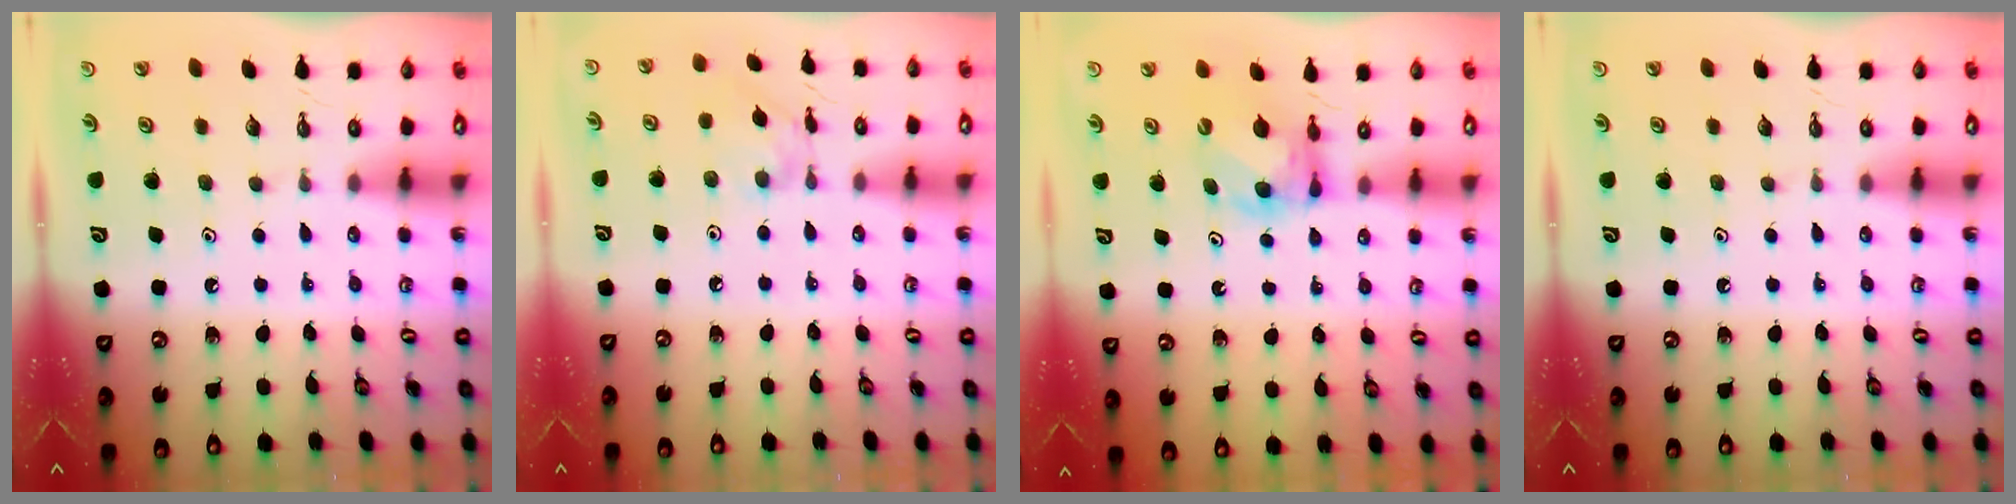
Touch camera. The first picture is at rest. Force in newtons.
{"total": 5.6, "press": 5.6, "slide": 0.3}
{"total": 6.2, "press": 6.2, "slide": 0.6}
{"total": 0.0}